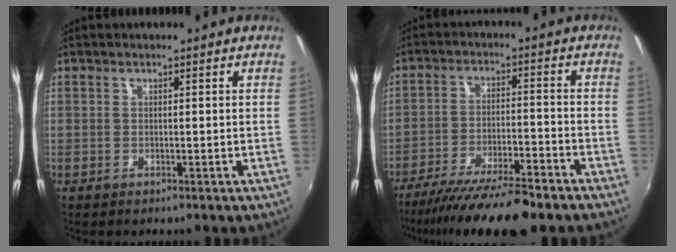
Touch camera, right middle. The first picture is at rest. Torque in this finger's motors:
{"motor_torque": [1.14, -1.01, 0.30, 0.09]}